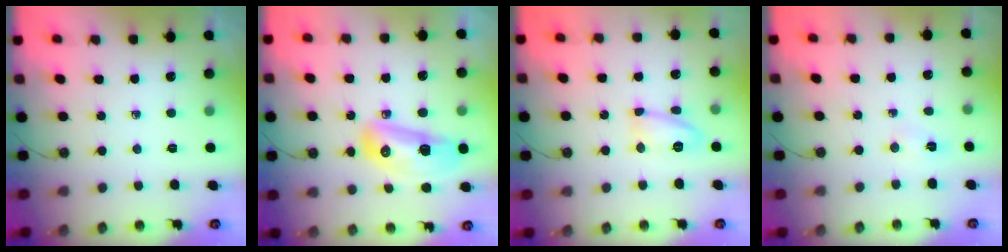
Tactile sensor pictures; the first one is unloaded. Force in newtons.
{"total": 14.5, "press": 13.9, "slide": 4.0}
{"total": 10.3, "press": 10.3, "slide": 1.2}
{"total": 2.9, "press": 1.4, "slide": 2.6}